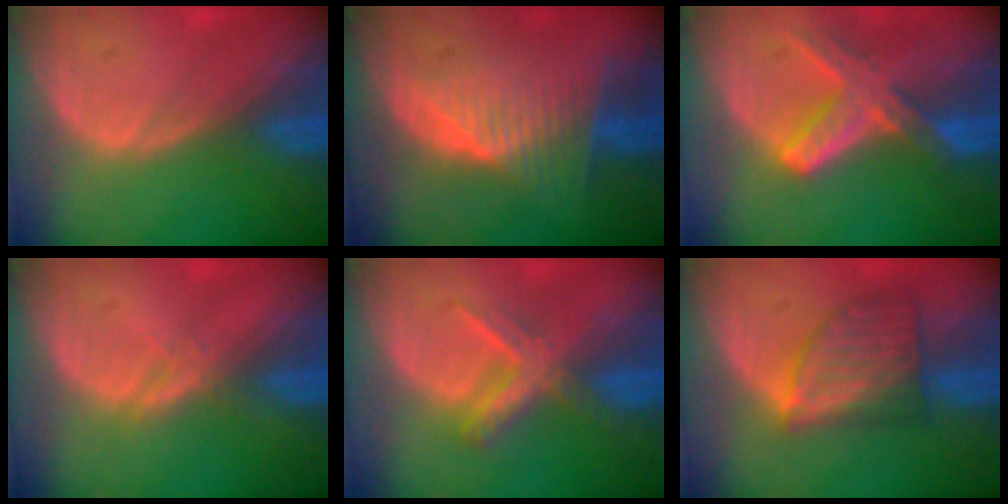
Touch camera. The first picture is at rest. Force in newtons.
{"total": 7.9, "press": 7.0, "slide": 3.6}
{"total": 8.2, "press": 7.2, "slide": 3.9}
{"total": 1.3, "press": 1.3, "slide": 0.1}
{"total": 5.5, "press": 5.4, "slide": 1.1}
{"total": 7.2, "press": 6.6, "slide": 2.8}